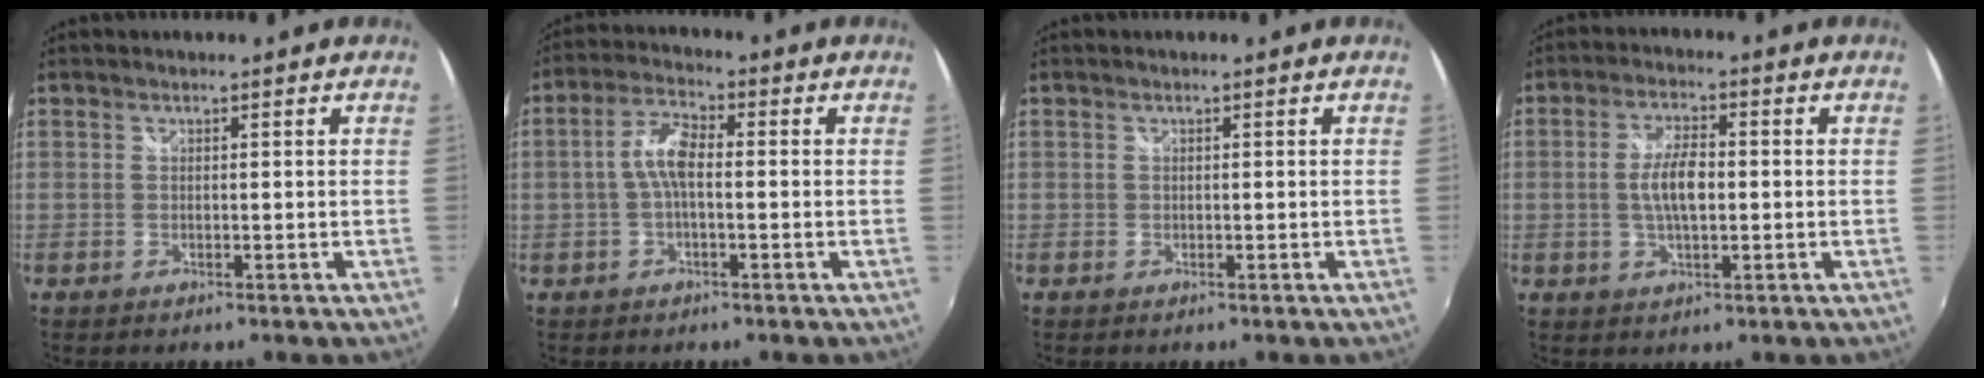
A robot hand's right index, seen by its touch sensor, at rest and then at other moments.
{"total": 5.5, "force": [-0.6, 2.1, 5.0], "torque": [-0.107, 0.016, -0.013]}
{"total": 0.0}
{"total": 6.7, "force": [-0.3, 2.6, 6.1], "torque": [-0.116, 0.004, -0.005]}